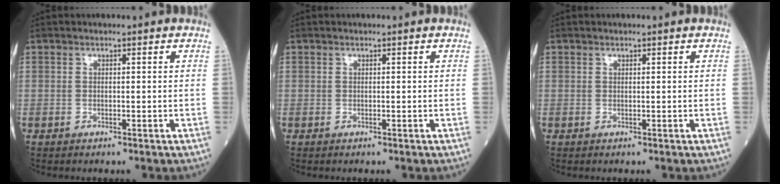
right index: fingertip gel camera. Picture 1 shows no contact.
{"total": 0.0}
{"total": 0.0}